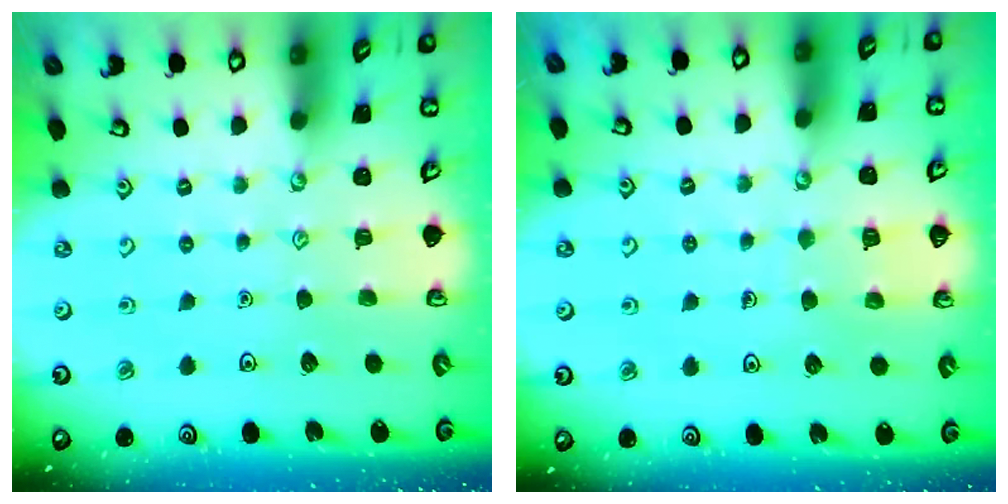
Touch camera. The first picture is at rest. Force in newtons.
{"total": 5.0, "press": 5.0, "slide": 0.3}